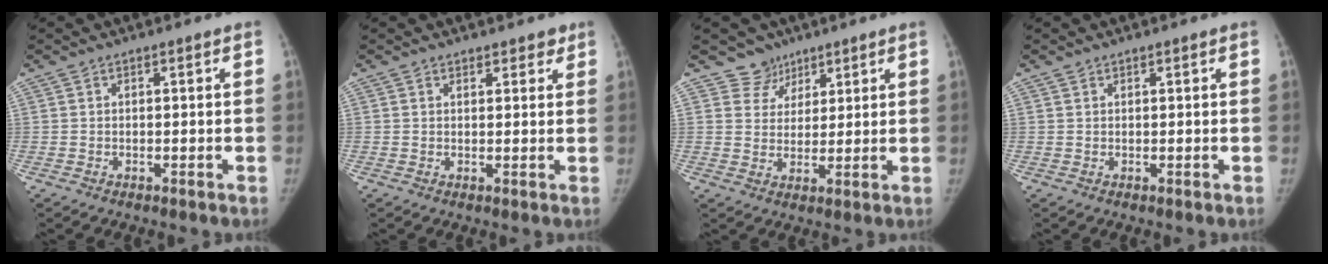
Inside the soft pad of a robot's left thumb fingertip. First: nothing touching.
{"total": 2.4, "force": [1.9, 1.4, 0.6], "torque": [0.015, -0.010, 0.021]}
{"total": 5.1, "force": [3.7, 3.5, -0.6], "torque": [0.046, -0.031, 0.060]}
{"total": 0.6, "force": [0.6, 0.3, 0.0], "torque": [0.003, -0.004, 0.008]}